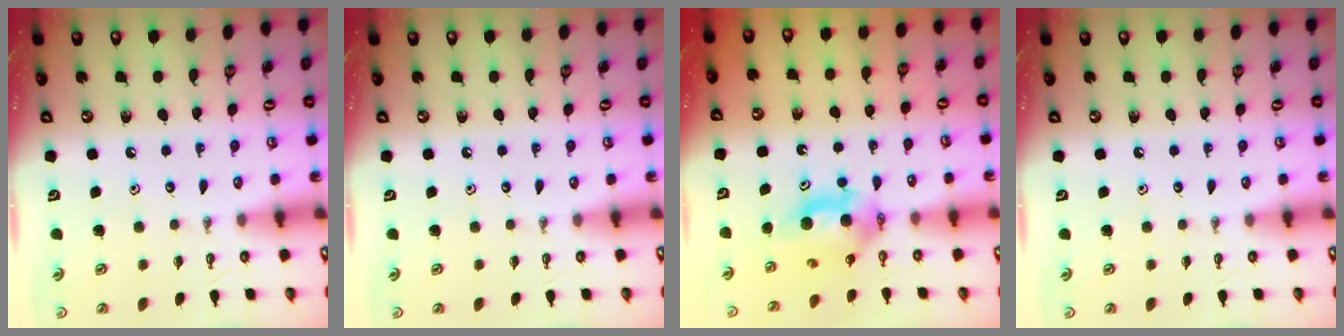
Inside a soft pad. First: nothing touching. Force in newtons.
{"total": 0.0}
{"total": 5.8, "press": 5.6, "slide": 1.4}
{"total": 0.0}